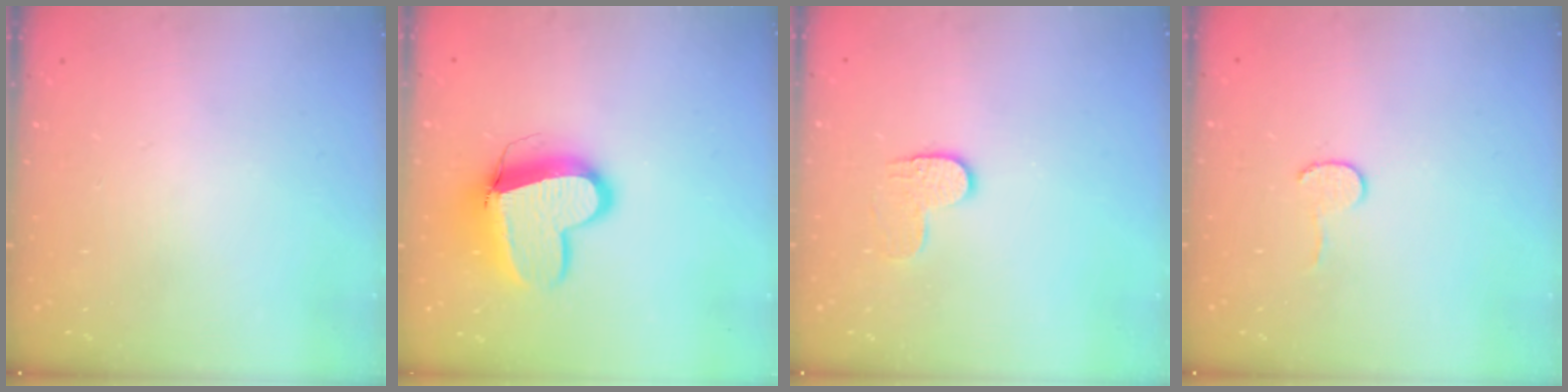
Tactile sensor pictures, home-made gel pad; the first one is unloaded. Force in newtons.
{"total": 13.6, "press": 13.5, "slide": 1.7}
{"total": 5.7, "press": 5.7, "slide": 0.5}
{"total": 4.1, "press": 4.1, "slide": 0.4}